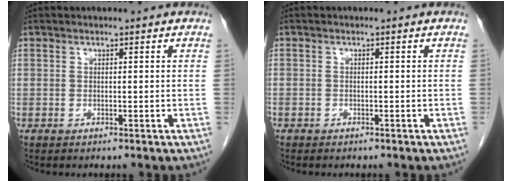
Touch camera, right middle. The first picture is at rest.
{"total": 0.8, "force": [-0.5, 0.5, 0.0], "torque": [-0.005, 0.002, -0.008]}